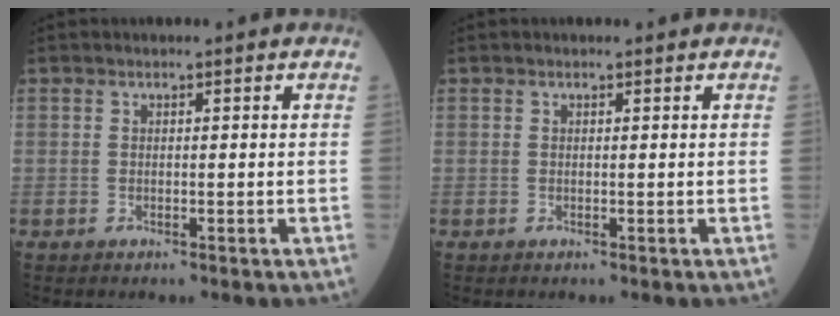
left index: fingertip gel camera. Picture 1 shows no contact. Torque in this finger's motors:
{"motor_torque": [-0.05, 0.14, 0.02, 0.00]}